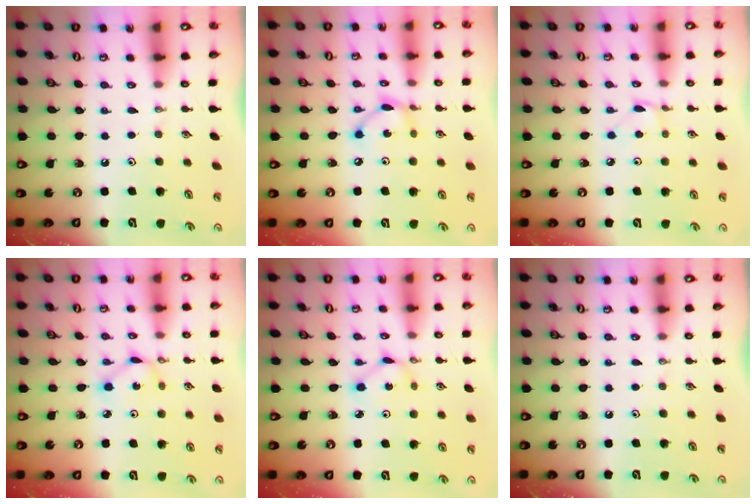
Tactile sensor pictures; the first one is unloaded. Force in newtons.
{"total": 6.9, "press": 6.9, "slide": 0.1}
{"total": 2.0, "press": 2.0, "slide": 0.3}
{"total": 2.8, "press": 2.8, "slide": 0.1}
{"total": 2.6, "press": 2.6, "slide": 0.1}
{"total": 0.0}